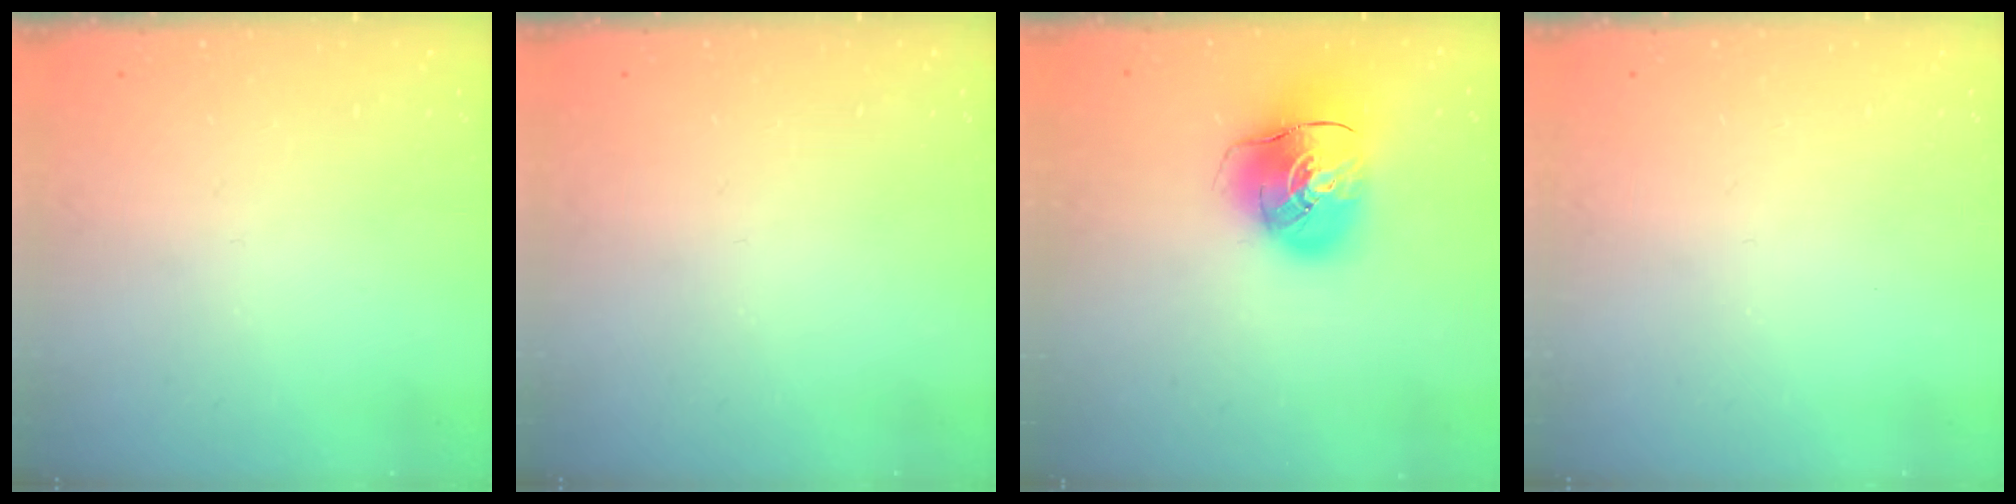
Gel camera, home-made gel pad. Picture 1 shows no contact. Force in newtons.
{"total": 0.0}
{"total": 14.3, "press": 14.1, "slide": 2.3}
{"total": 0.0}